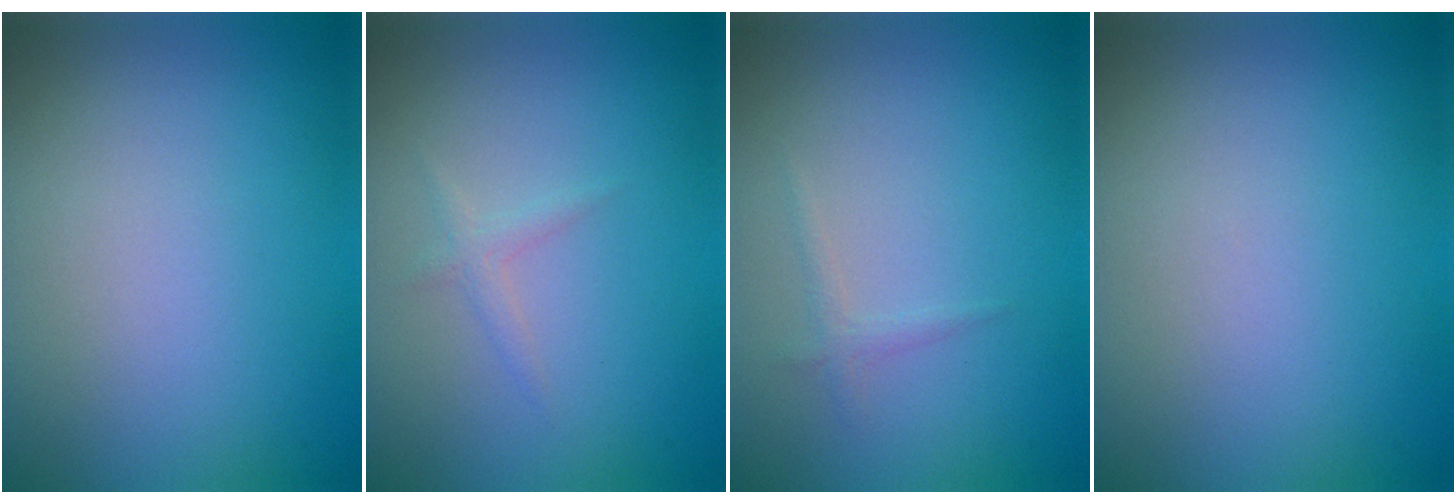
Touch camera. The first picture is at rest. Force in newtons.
{"total": 1.0, "press": 1.0, "slide": 0.1}
{"total": 0.8, "press": 0.8, "slide": 0.0}
{"total": 0.0}